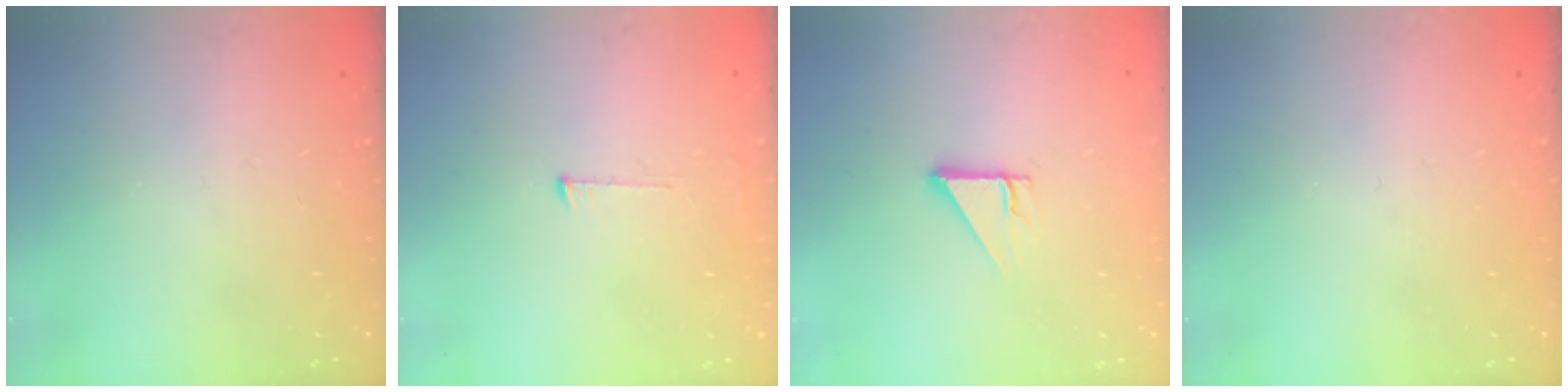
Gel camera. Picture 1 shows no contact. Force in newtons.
{"total": 4.0, "press": 4.0, "slide": 0.2}
{"total": 2.7, "press": 2.7, "slide": 0.0}
{"total": 0.0}